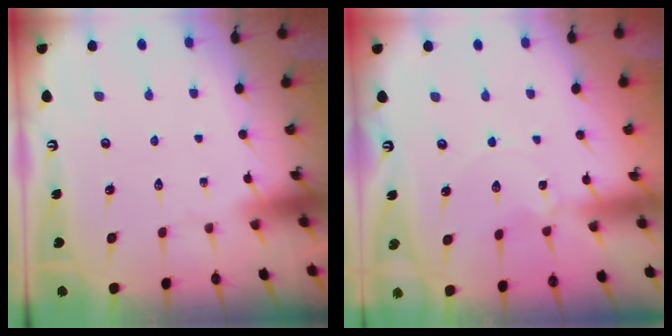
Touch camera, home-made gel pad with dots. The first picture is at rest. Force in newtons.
{"total": 0.6, "press": 0.5, "slide": 0.2}